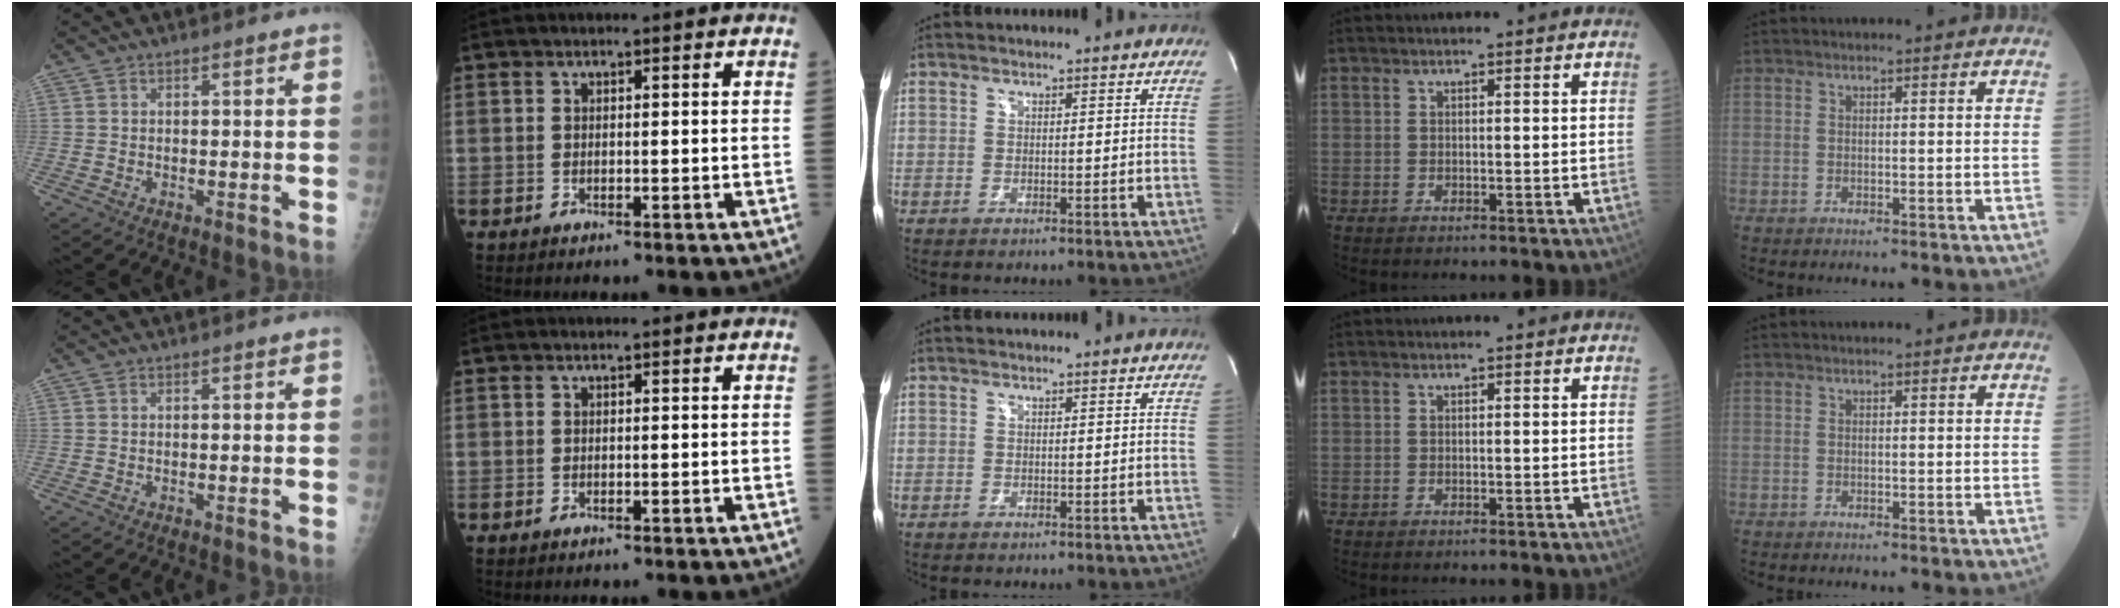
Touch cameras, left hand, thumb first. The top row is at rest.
{}